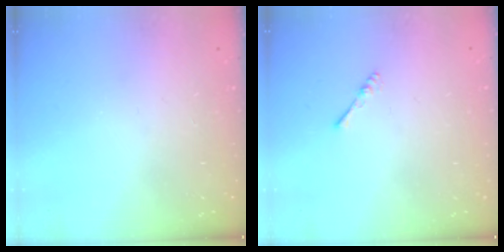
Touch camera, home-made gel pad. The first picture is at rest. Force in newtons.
{"total": 2.2, "press": 2.2, "slide": 0.4}